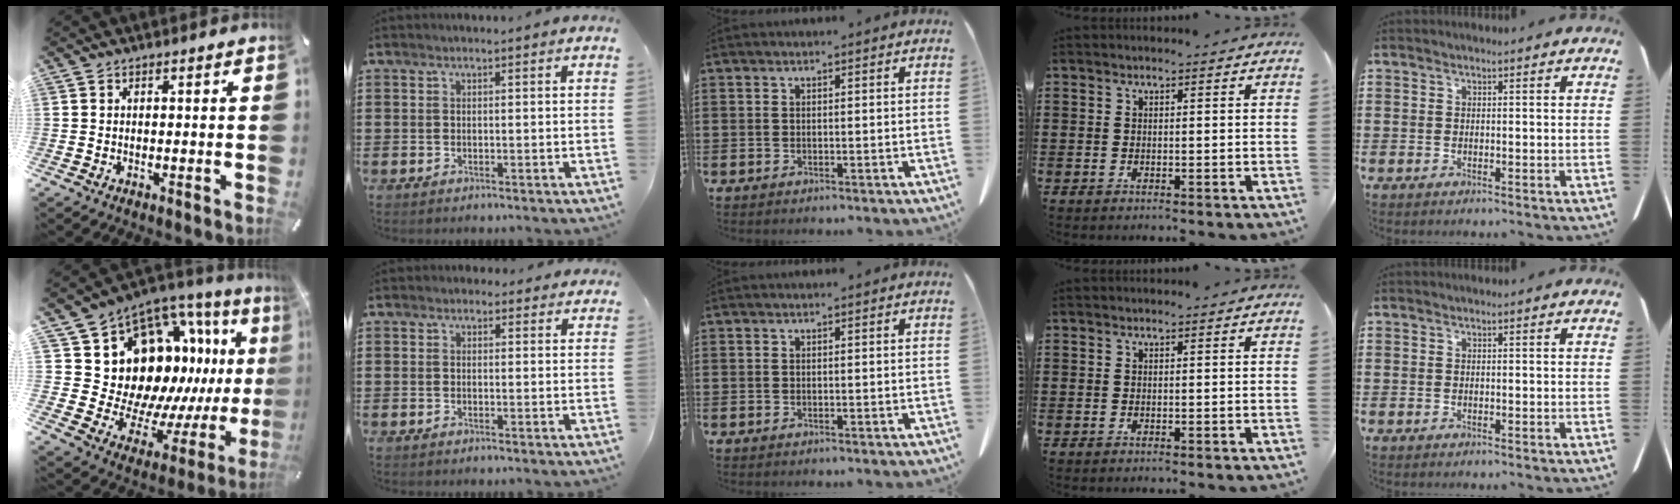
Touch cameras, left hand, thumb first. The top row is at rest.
{"thumb": {"total": 15.2, "force": [5.9, 12.0, 7.1], "torque": [-0.131, -0.101, 0.134]}, "index": {"total": 1.4, "force": [1.1, 0.9, 0.2], "torque": [-0.001, 0.005, 0.018]}}